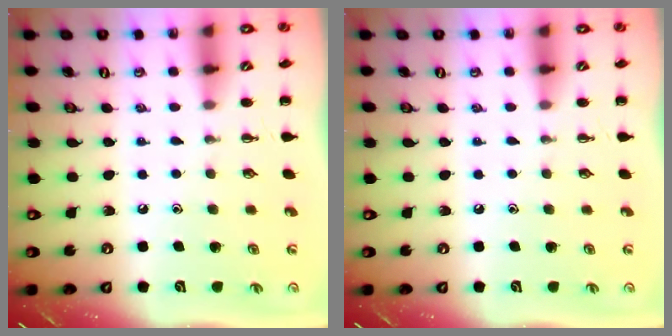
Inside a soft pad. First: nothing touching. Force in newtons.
{"total": 0.0}